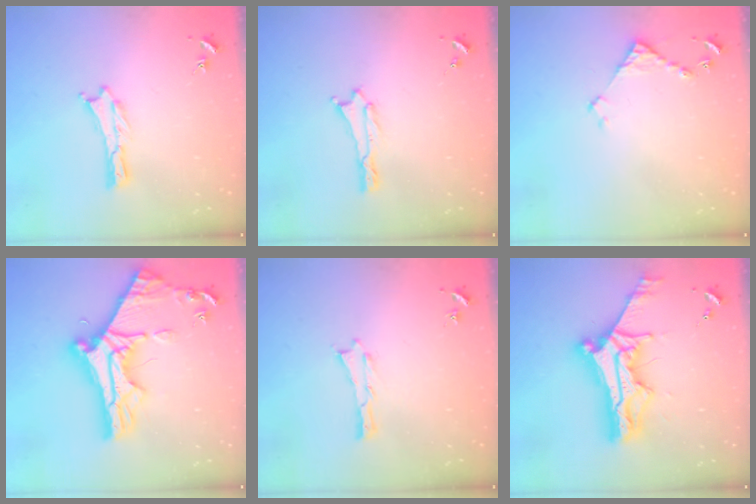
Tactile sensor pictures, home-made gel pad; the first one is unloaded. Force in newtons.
{"total": 0.0}
{"total": 3.7, "press": 3.7, "slide": 0.3}
{"total": 11.2, "press": 11.1, "slide": 1.2}
{"total": 0.0}
{"total": 12.3, "press": 12.2, "slide": 1.0}